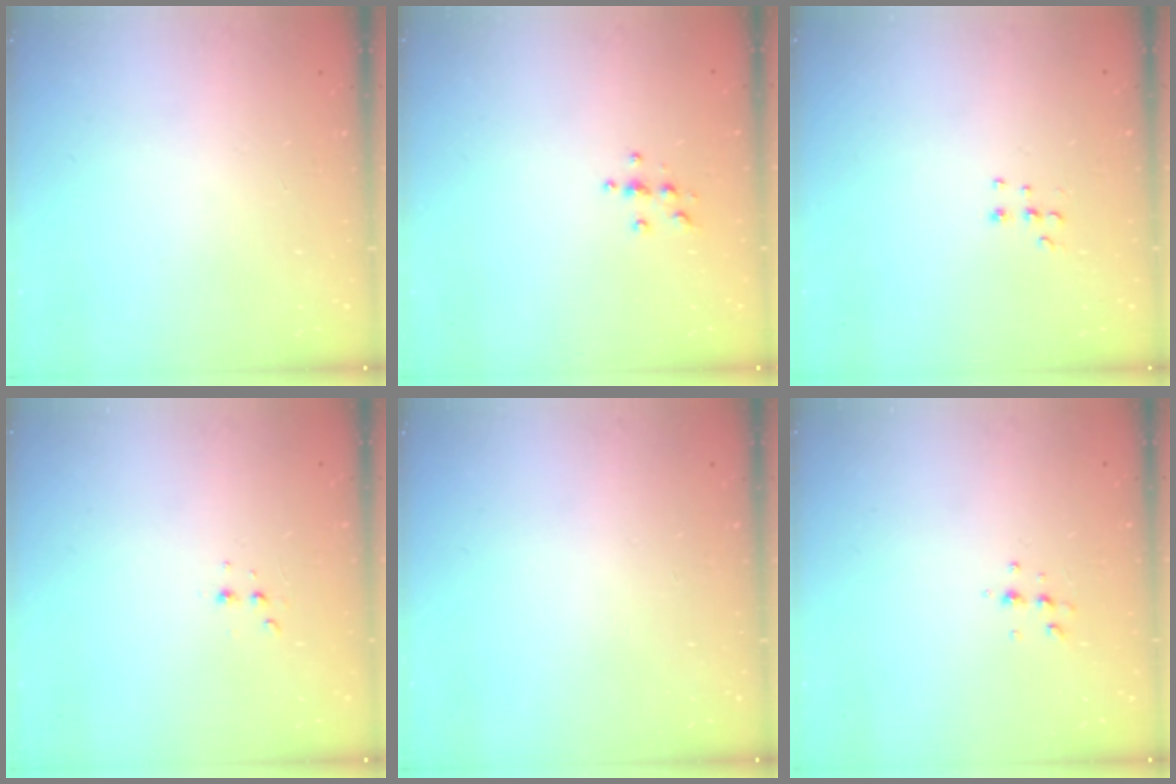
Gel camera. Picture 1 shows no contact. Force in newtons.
{"total": 3.8, "press": 3.8, "slide": 0.4}
{"total": 5.3, "press": 5.2, "slide": 0.5}
{"total": 3.1, "press": 3.0, "slide": 0.6}
{"total": 0.0}
{"total": 4.7, "press": 4.6, "slide": 1.0}